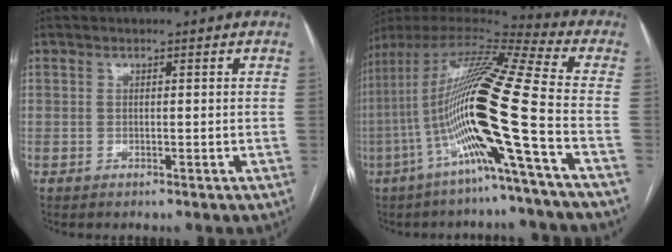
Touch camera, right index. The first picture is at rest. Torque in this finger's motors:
{"motor_torque": [2.14, 0.00, 1.05, 0.21]}